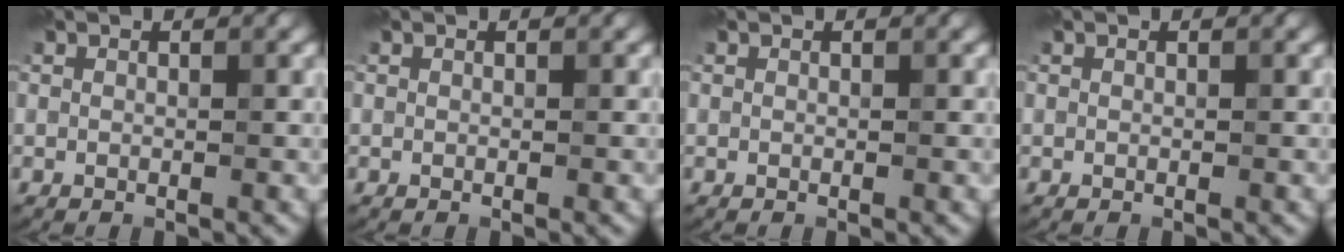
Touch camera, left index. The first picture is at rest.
{"total": 0.0}
{"total": 0.0}
{"total": 0.0}